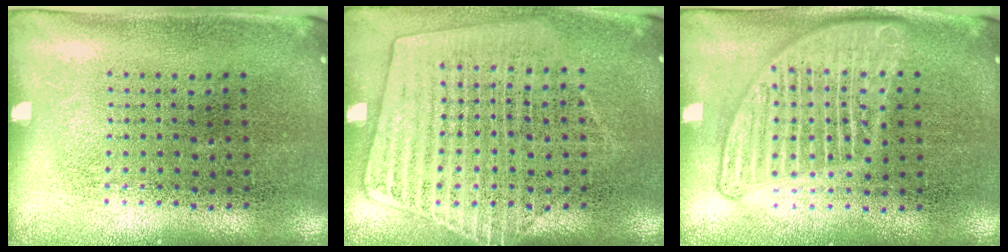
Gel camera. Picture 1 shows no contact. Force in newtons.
{"total": 1.6, "press": 1.5, "slide": 0.6}
{"total": 1.8, "press": 1.8, "slide": 0.3}